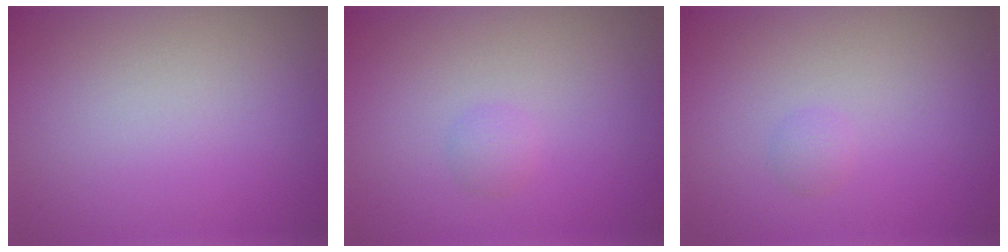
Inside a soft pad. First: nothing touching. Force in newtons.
{"total": 1.0, "press": 1.0, "slide": 0.0}
{"total": 0.8, "press": 0.8, "slide": 0.0}